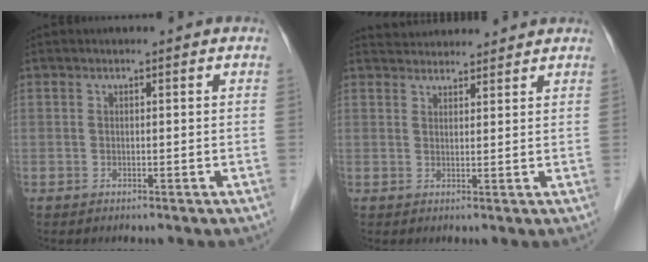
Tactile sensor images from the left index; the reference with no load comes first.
{"total": 6.2, "force": [6.0, 1.2, 0.8], "torque": [-0.011, 0.033, 0.083]}